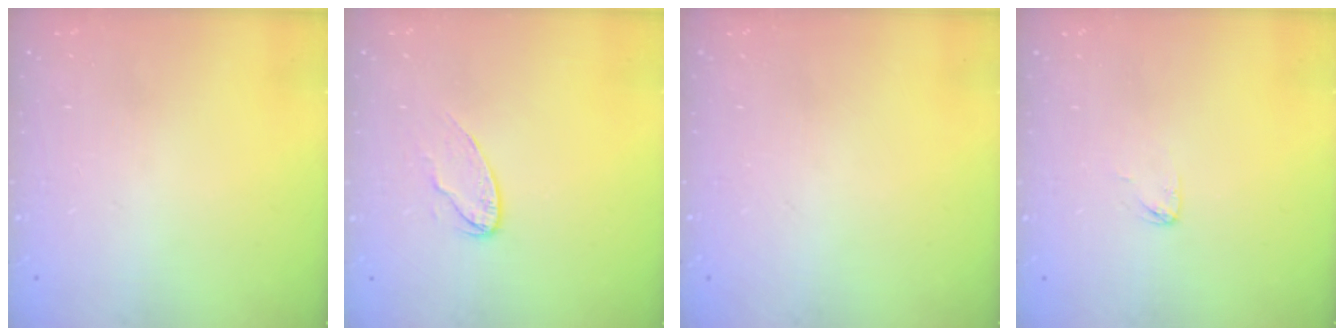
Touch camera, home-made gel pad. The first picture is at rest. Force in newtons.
{"total": 7.8, "press": 7.7, "slide": 0.5}
{"total": 0.0}
{"total": 2.9, "press": 2.9, "slide": 0.1}